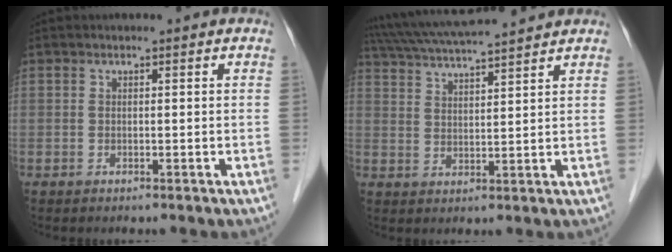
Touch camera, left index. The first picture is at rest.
{"total": 13.2, "force": [12.0, 0.2, 5.5], "torque": [-0.110, 0.033, 0.193]}